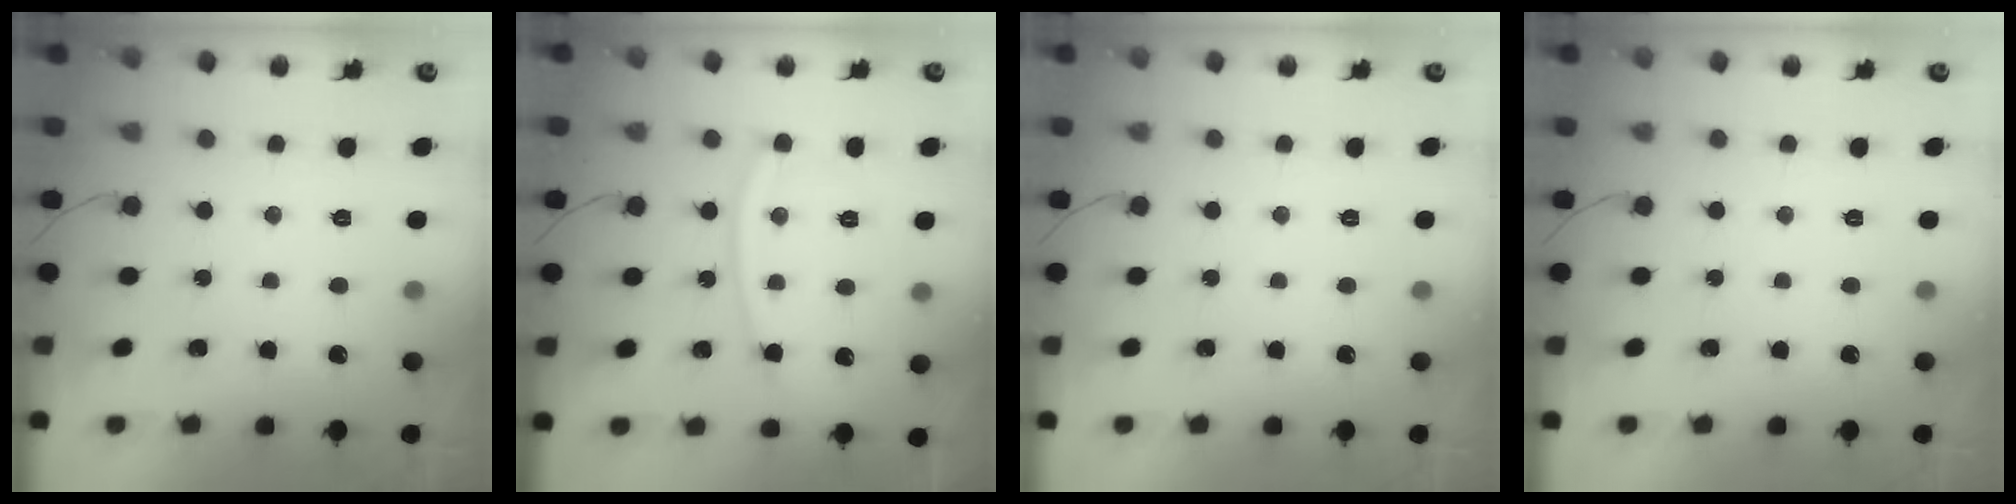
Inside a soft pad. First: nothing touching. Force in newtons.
{"total": 12.0, "press": 11.9, "slide": 1.3}
{"total": 0.0}
{"total": 0.0}